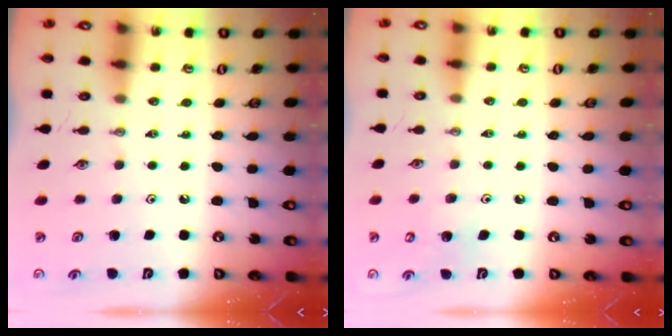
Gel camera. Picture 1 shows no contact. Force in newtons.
{"total": 5.3, "press": 5.3, "slide": 0.4}